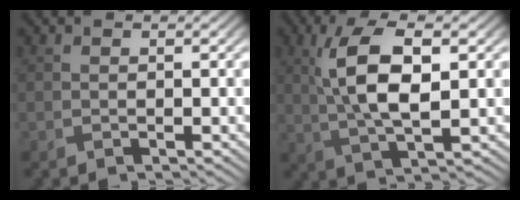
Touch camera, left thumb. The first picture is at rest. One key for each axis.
{"total": 9.0, "fx": 1.7, "fy": 3.2, "fz": 8.2, "tx": -0.171, "ty": 0.004, "tz": 0.029}